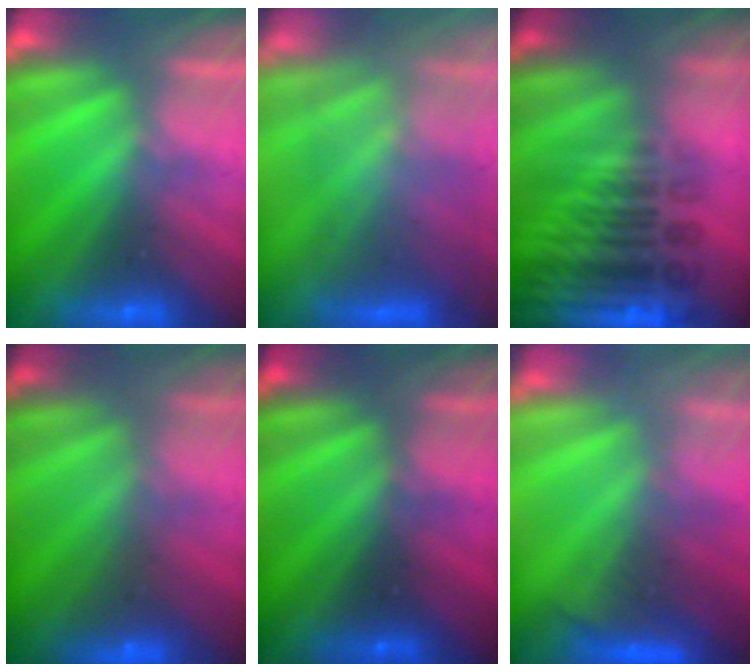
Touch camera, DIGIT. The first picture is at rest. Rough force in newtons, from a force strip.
{"total": 4.3}
{"total": 8.6}
{"total": 2.4}
{"total": 2.0}
{"total": 9.3}